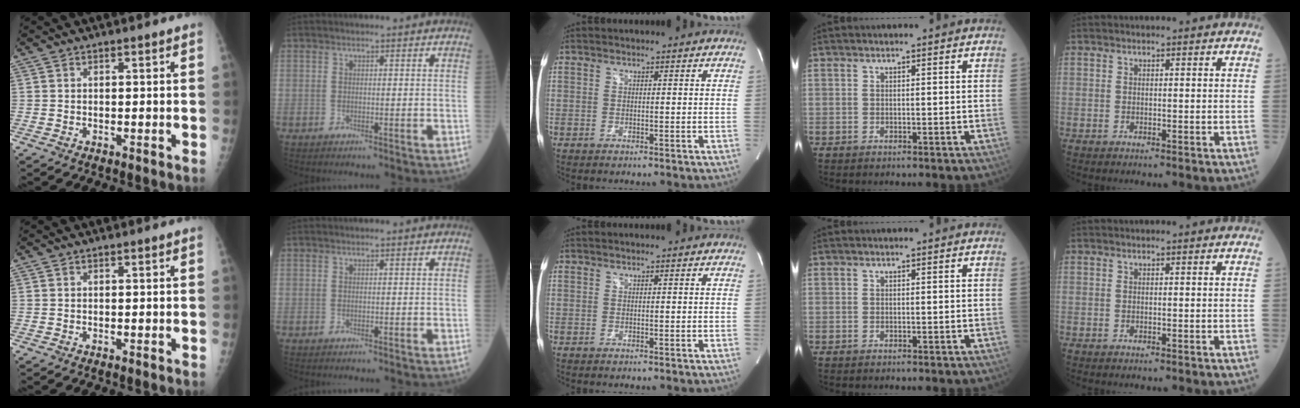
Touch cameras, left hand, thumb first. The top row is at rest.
{}